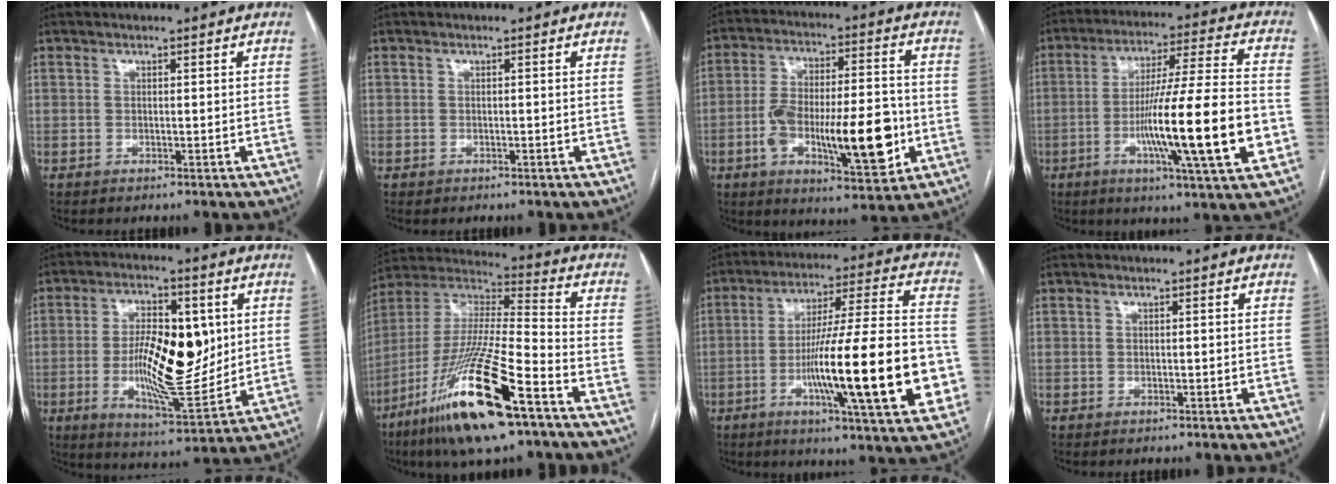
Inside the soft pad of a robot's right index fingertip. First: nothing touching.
{"total": 1.6, "force": [-0.5, 1.5, 0.4], "torque": [-0.008, 0.001, 0.002]}
{"total": 17.7, "force": [-4.4, 5.0, 16.4], "torque": [-0.275, 0.008, -0.065]}
{"total": 19.3, "force": [-4.9, 0.1, 18.7], "torque": [-0.295, -0.009, -0.080]}
{"total": 15.3, "force": [0.8, 5.0, 14.5], "torque": [-0.256, 0.000, 0.017]}
{"total": 23.0, "force": [-12.6, 2.6, 19.1], "torque": [-0.395, -0.049, -0.230]}
{"total": 23.3, "force": [-5.9, 1.7, 22.5], "torque": [-0.317, -0.002, -0.089]}
{"total": 0.0}